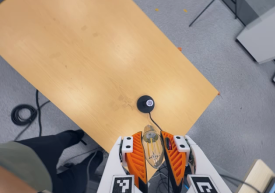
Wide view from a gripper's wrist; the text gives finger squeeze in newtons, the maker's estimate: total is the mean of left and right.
{"total": 19.0, "left": 20.4, "right": 17.5}